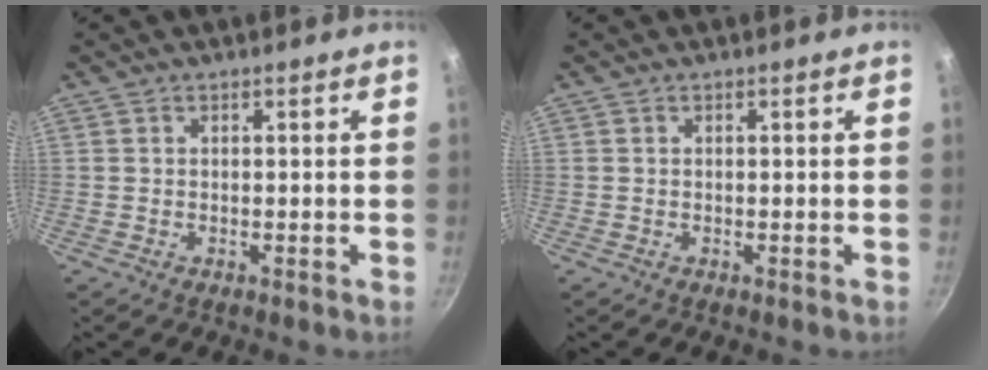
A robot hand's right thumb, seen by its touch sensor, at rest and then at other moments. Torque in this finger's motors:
{"motor_torque": [-0.28, -0.08, 0.00, 0.00, 0.02]}